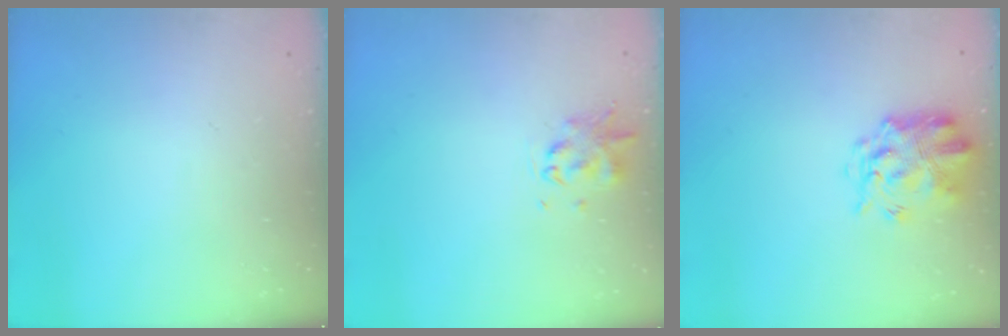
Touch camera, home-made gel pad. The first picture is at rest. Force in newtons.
{"total": 1.9, "press": 1.9, "slide": 0.4}
{"total": 4.0, "press": 3.6, "slide": 1.7}